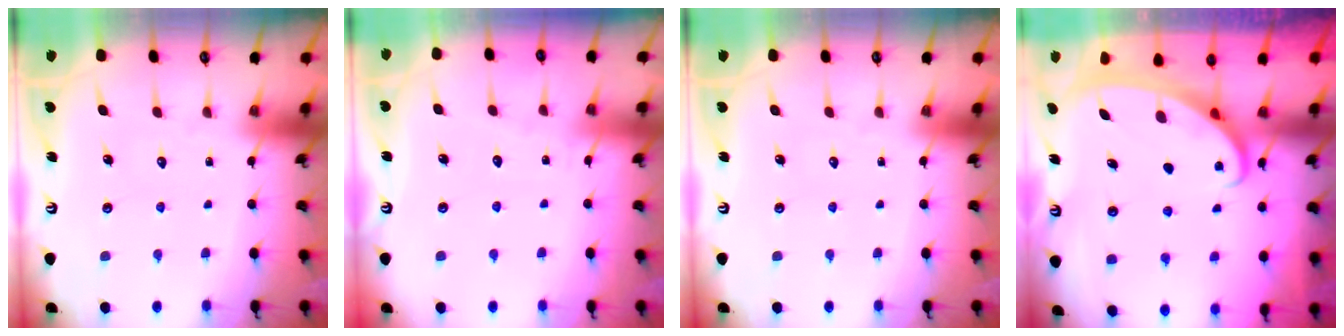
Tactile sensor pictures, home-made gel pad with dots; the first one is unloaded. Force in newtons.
{"total": 2.9, "press": 2.8, "slide": 0.3}
{"total": 0.0}
{"total": 2.6, "press": 2.6, "slide": 0.3}